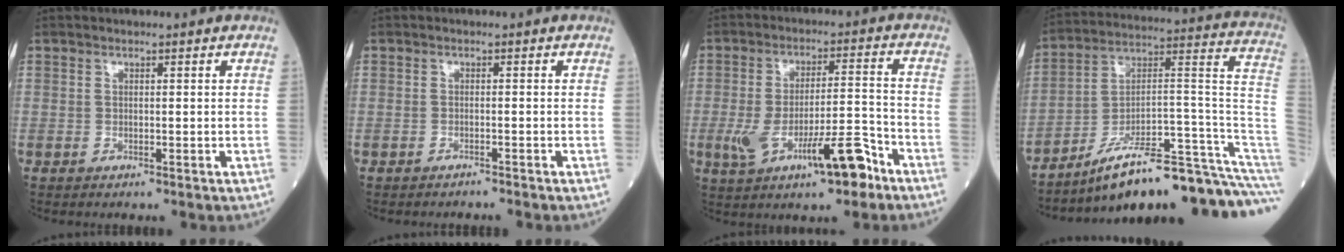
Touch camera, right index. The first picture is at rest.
{"total": 1.1, "force": [-1.1, -0.1, 0.1], "torque": [-0.005, -0.001, -0.014]}
{"total": 12.3, "force": [-5.5, 3.0, 10.6], "torque": [-0.187, 0.007, -0.082]}
{"total": 21.8, "force": [-17.6, 1.1, 12.9], "torque": [-0.107, 0.058, -0.264]}